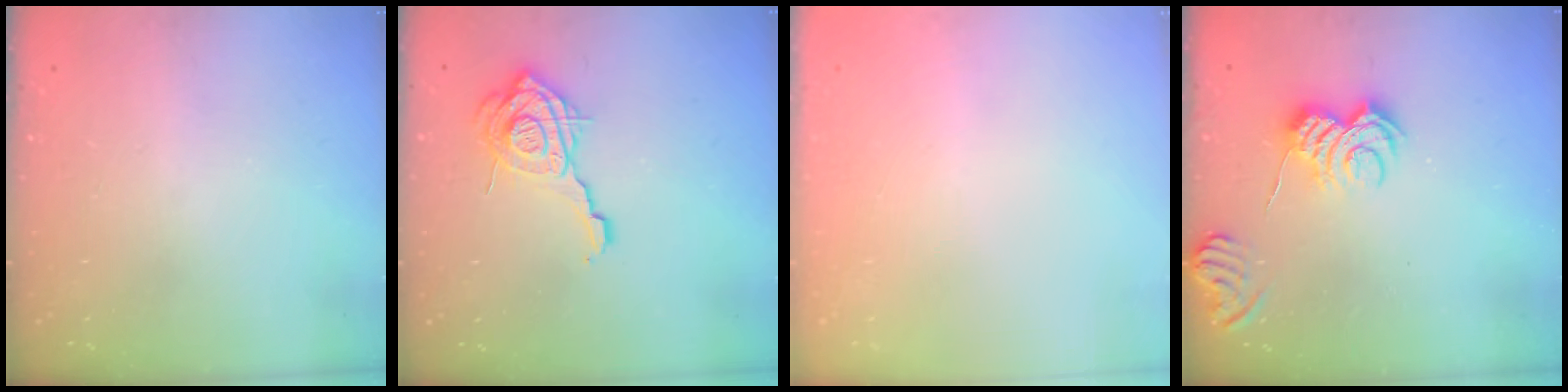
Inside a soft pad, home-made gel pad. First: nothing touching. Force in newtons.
{"total": 15.6, "press": 15.6, "slide": 1.4}
{"total": 2.7, "press": 2.6, "slide": 0.8}
{"total": 5.4, "press": 5.3, "slide": 1.0}